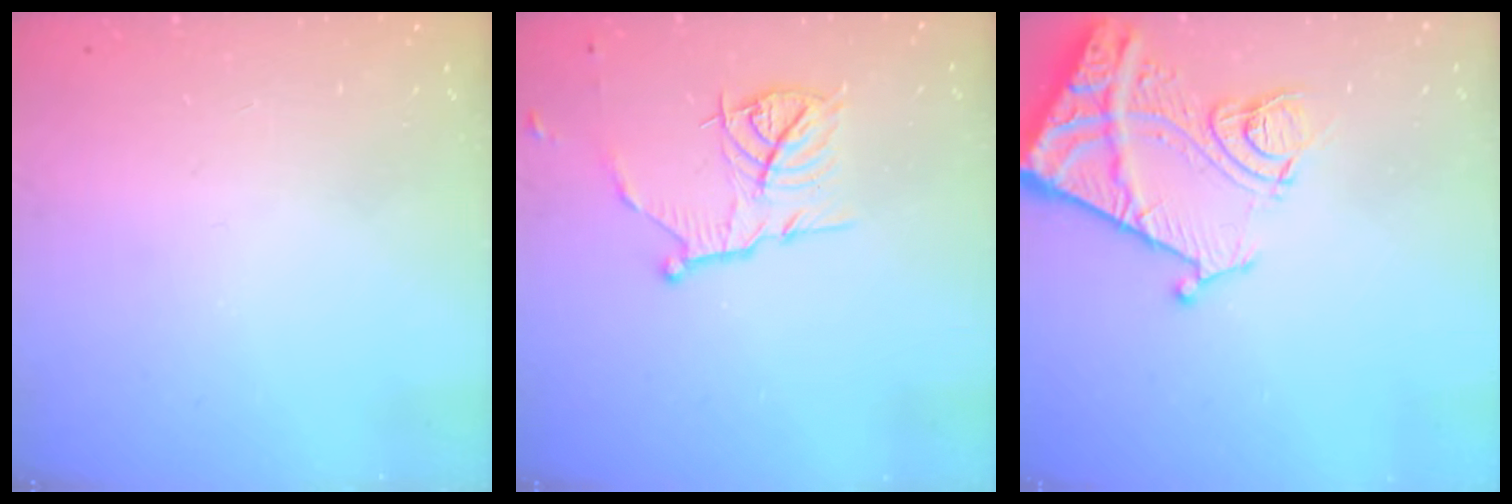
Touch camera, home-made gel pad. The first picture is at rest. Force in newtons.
{"total": 11.2, "press": 11.2, "slide": 0.8}
{"total": 17.2, "press": 17.1, "slide": 2.0}